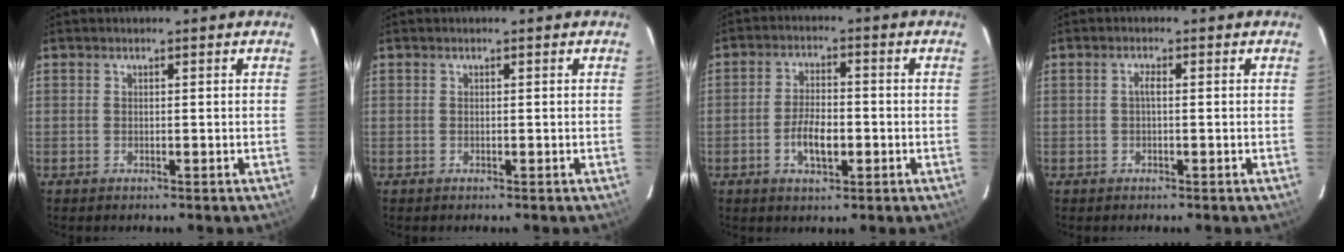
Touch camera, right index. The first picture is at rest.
{"total": 0.0}
{"total": 6.4, "force": [-2.1, 2.8, 5.3], "torque": [-0.109, 0.001, -0.035]}
{"total": 1.2, "force": [-0.1, 0.3, 1.2], "torque": [-0.022, 0.006, -0.004]}